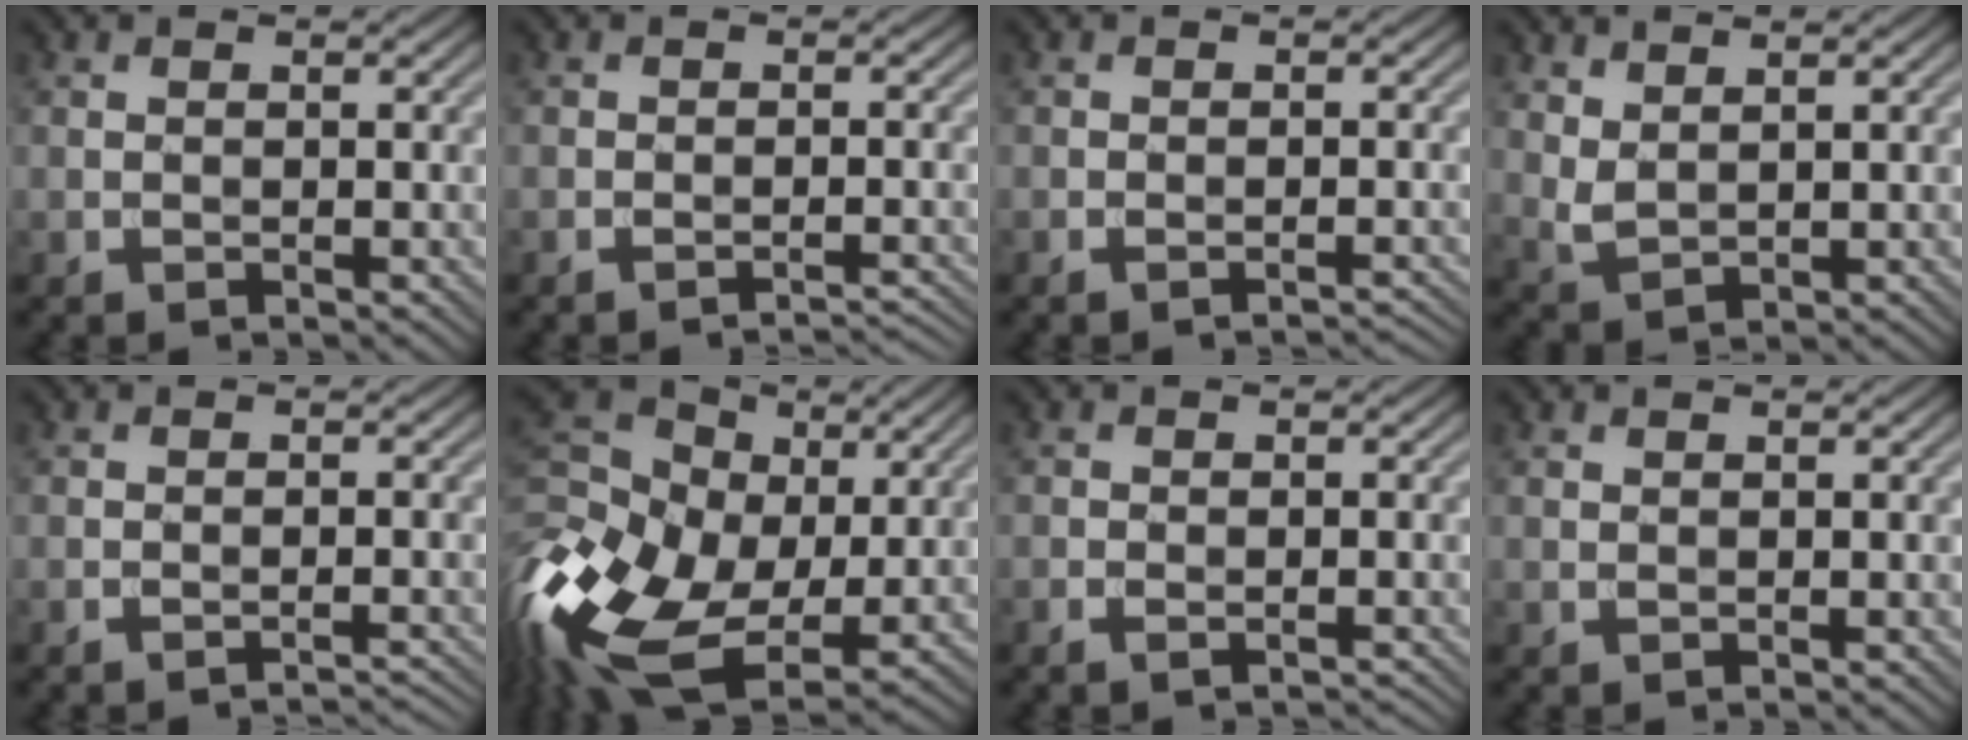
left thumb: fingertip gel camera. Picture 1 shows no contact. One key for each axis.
{"total": 2.1, "fx": -1.9, "fy": 0.2, "fz": 1.0, "tx": -0.006, "ty": 0.005, "tz": -0.032}
{"total": 1.7, "fx": -1.5, "fy": 0.2, "fz": 0.8, "tx": -0.008, "ty": 0.003, "tz": -0.024}
{"total": 2.8, "fx": 2.1, "fy": 0.9, "fz": 1.6, "tx": -0.044, "ty": -0.001, "tz": 0.050}
{"total": 2.0, "fx": -1.8, "fy": 0.2, "fz": 0.9, "tx": -0.005, "ty": 0.004, "tz": -0.031}
{"total": 17.8, "fx": -3.0, "fy": 12.5, "fz": 12.2, "tx": -0.323, "ty": -0.010, "tz": -0.052}
{"total": 1.9, "fx": -1.4, "fy": 0.8, "fz": 1.0, "tx": -0.016, "ty": -0.003, "tz": -0.021}
{"total": 0.0}